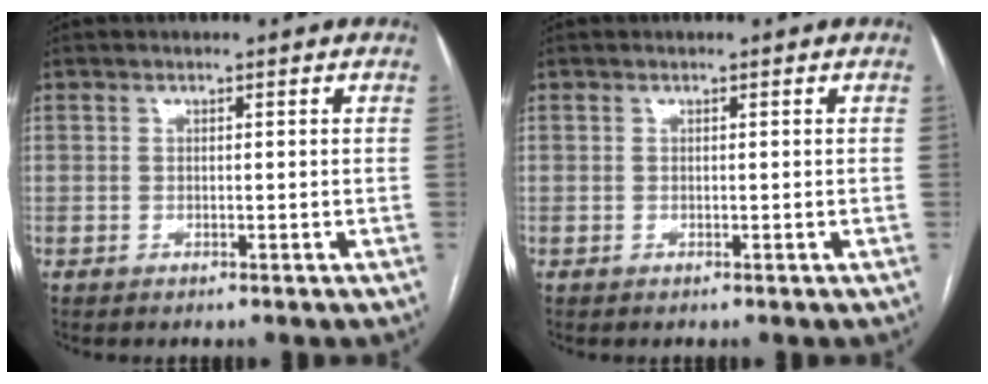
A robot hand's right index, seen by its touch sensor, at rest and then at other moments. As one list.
[{"total": 0.0}]